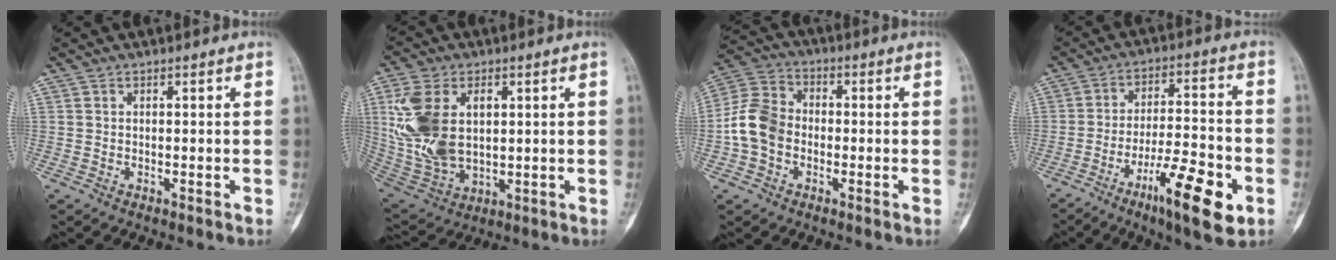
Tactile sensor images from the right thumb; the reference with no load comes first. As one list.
[{"total": 16.3, "force": [2.8, 10.4, 12.2], "torque": [-0.248, -0.007, 0.066]}, {"total": 9.6, "force": [-1.7, 7.5, 5.8], "torque": [-0.107, 0.031, -0.047]}, {"total": 14.7, "force": [-6.6, 3.6, 12.6], "torque": [-0.201, 0.030, -0.104]}]